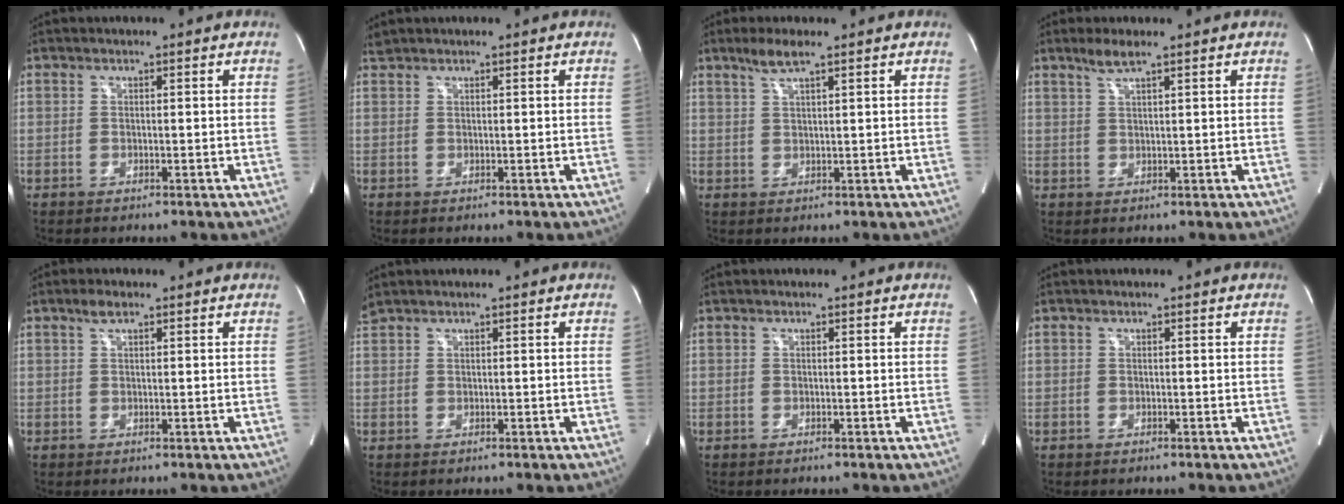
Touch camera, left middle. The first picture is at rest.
{"total": 0.8, "force": [0.8, 0.0, -0.1], "torque": [-0.007, 0.012, 0.023]}
{"total": 3.2, "force": [2.3, 0.0, 2.3], "torque": [-0.055, 0.002, 0.048]}
{"total": 2.6, "force": [2.0, -0.1, 1.7], "torque": [-0.043, 0.001, 0.042]}
{"total": 1.8, "force": [1.2, 0.5, 1.2], "torque": [-0.027, 0.007, 0.023]}
{"total": 1.3, "force": [1.2, 0.0, 0.3], "torque": [-0.017, 0.023, 0.033]}
{"total": 0.0}
{"total": 0.0}